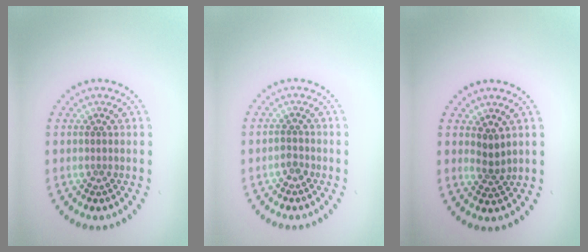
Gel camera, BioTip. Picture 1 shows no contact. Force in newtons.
{"total": 0.9, "press": 0.7, "slide": 0.4}
{"total": 1.8, "press": 1.2, "slide": 1.3}